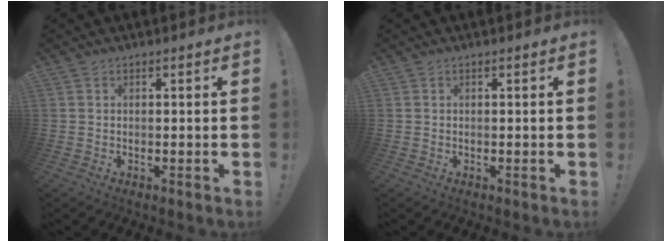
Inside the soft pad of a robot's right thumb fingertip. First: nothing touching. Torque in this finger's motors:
{"motor_torque": [0.00, 0.00, 0.00, 0.00, 0.04]}